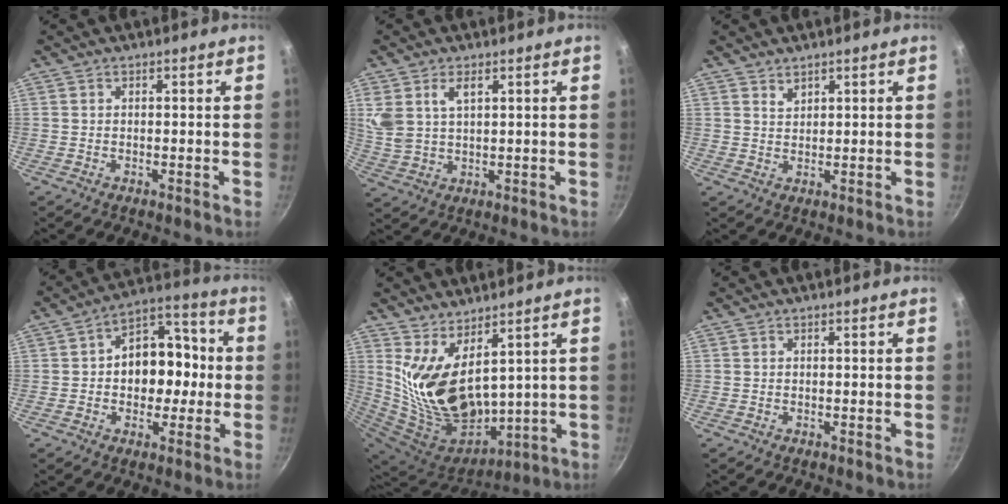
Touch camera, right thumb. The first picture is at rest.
{"total": 6.7, "force": [2.8, 3.6, 4.9], "torque": [-0.107, -0.004, 0.066]}
{"total": 1.7, "force": [1.4, 0.8, 0.6], "torque": [0.000, -0.012, 0.027]}
{"total": 13.7, "force": [-0.1, 9.3, 10.1], "torque": [-0.098, 0.035, -0.009]}
{"total": 16.8, "force": [5.5, 8.3, 13.6], "torque": [-0.241, -0.061, 0.137]}
{"total": 0.0}